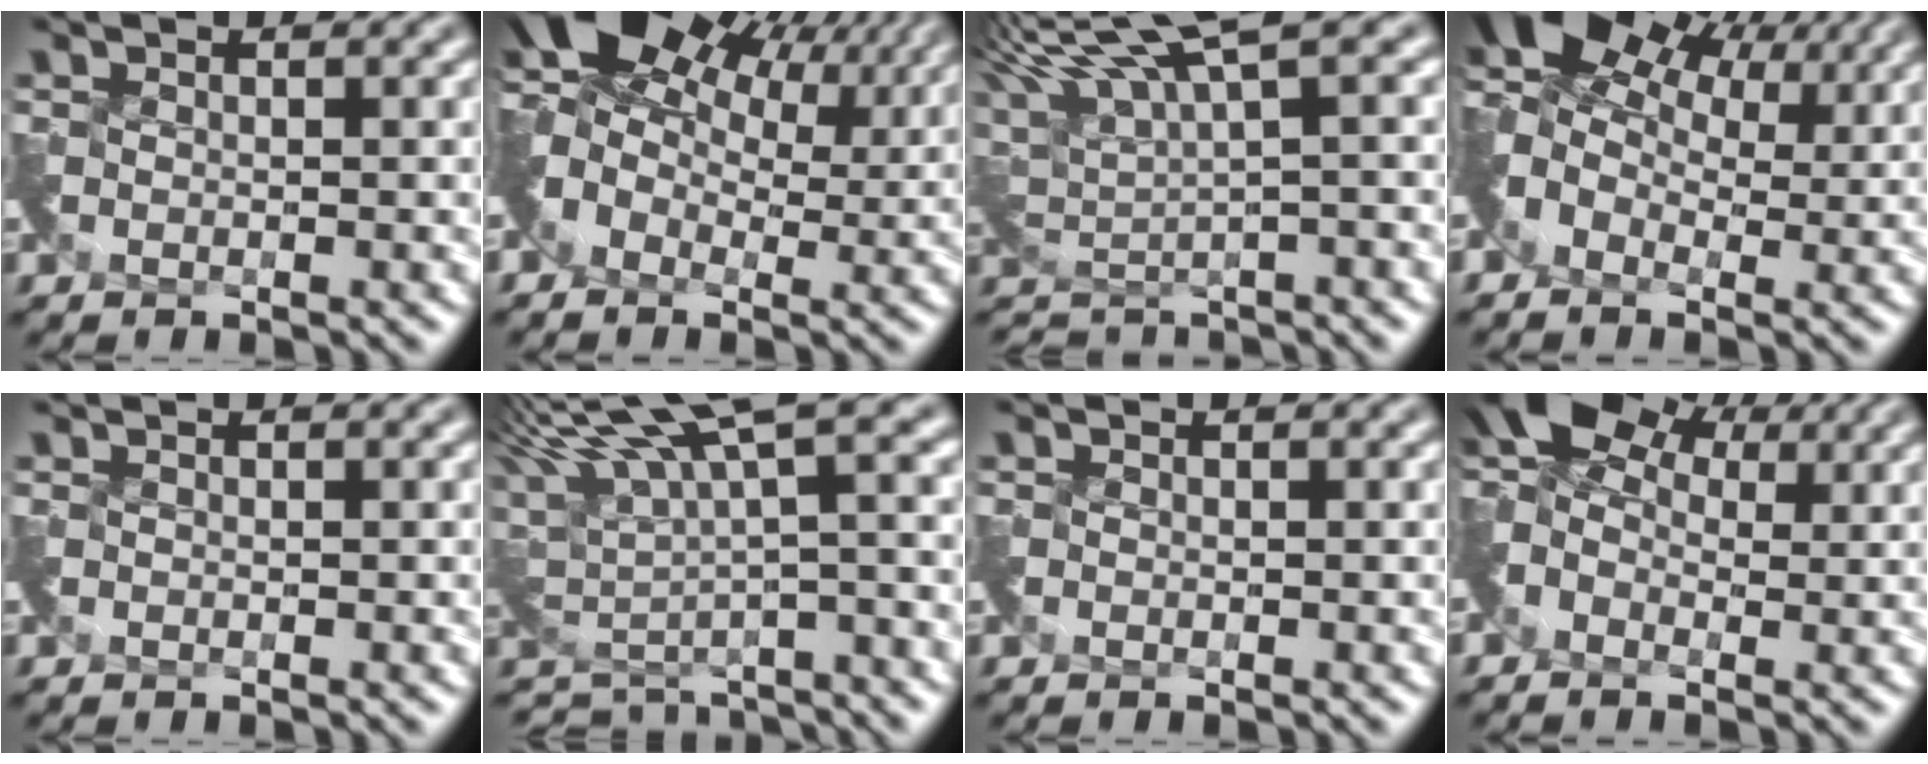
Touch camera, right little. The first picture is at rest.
{"total": 9.7, "force": [4.9, 5.8, 6.1], "torque": [-0.115, 0.016, 0.084]}
{"total": 4.9, "force": [4.2, 0.4, 2.6], "torque": [-0.040, 0.004, 0.082]}
{"total": 8.0, "force": [3.1, 5.4, 5.1], "torque": [-0.096, 0.016, 0.049]}
{"total": 0.0}
{"total": 4.4, "force": [2.6, 1.2, 3.3], "torque": [-0.048, -0.003, 0.063]}
{"total": 0.0}
{"total": 6.4, "force": [1.9, 4.6, 4.0], "torque": [-0.081, 0.017, 0.023]}